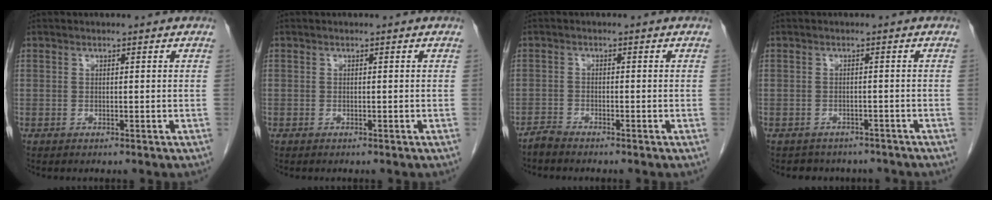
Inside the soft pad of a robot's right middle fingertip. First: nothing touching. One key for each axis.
{"total": 0.0}
{"total": 1.6, "fx": -1.6, "fy": 0.0, "fz": 0.2, "tx": -0.007, "ty": -0.004, "tz": -0.031}
{"total": 5.7, "fx": -4.9, "fy": 2.8, "fz": 0.5, "tx": -0.008, "ty": 0.006, "tz": -0.053}